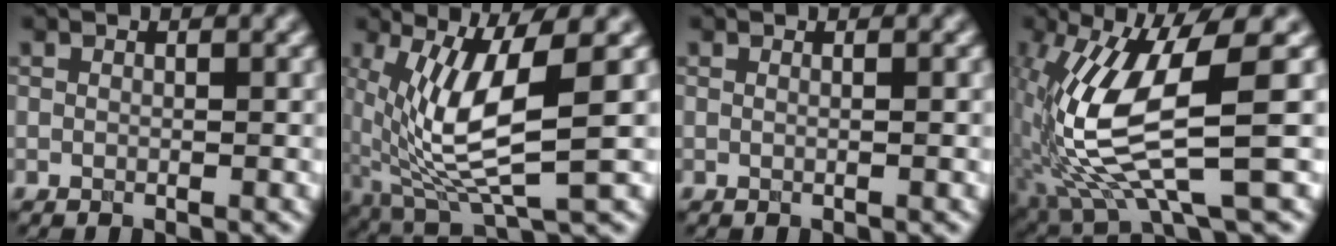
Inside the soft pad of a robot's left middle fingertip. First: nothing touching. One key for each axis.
{"total": 8.0, "fx": 0.5, "fy": 2.2, "fz": 7.7, "tx": -0.166, "ty": -0.015, "tz": 0.020}
{"total": 0.6, "fx": 0.1, "fy": 0.4, "fz": 0.5, "tx": -0.002, "ty": -0.001, "tz": -0.007}
{"total": 10.8, "fx": -1.1, "fy": 2.7, "fz": 10.4, "tx": -0.224, "ty": -0.012, "tz": -0.010}